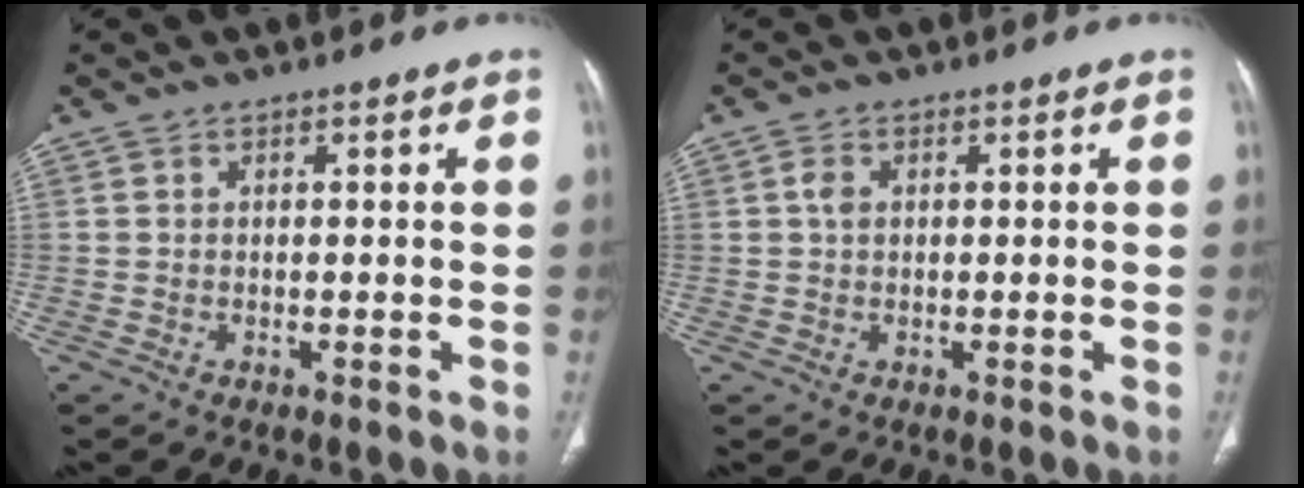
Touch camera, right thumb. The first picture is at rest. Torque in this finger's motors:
{"motor_torque": [0.30, 0.20, 0.68, 0.19, -0.04]}